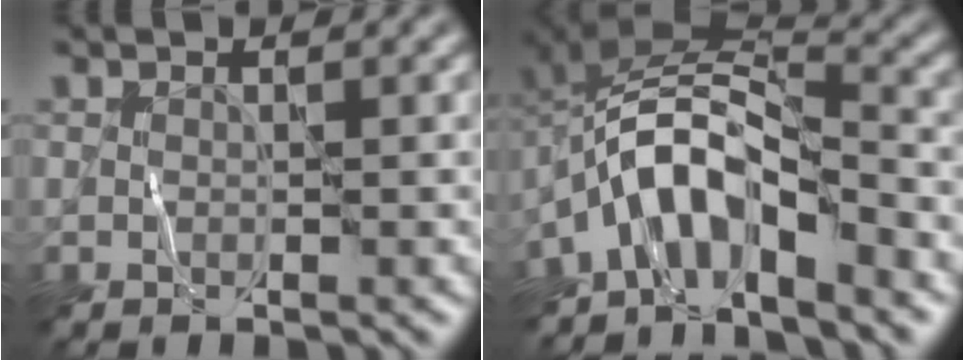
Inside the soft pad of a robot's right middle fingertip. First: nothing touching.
{"total": 7.3, "force": [-4.1, 3.0, 5.3], "torque": [-0.084, 0.011, -0.088]}